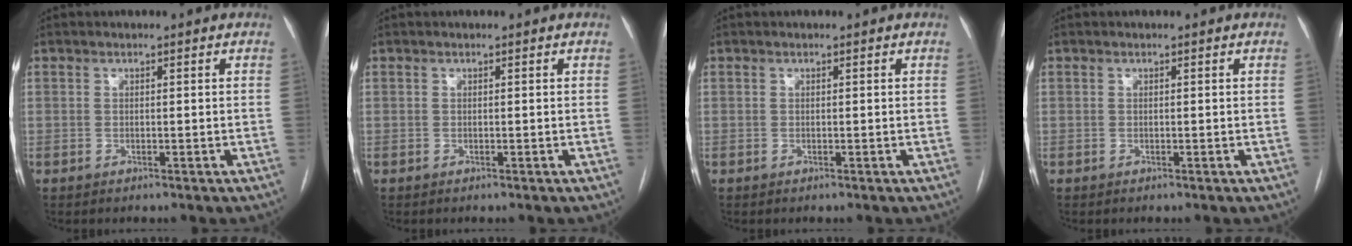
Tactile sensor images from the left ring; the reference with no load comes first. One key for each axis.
{"total": 0.0}
{"total": 0.0}
{"total": 0.0}